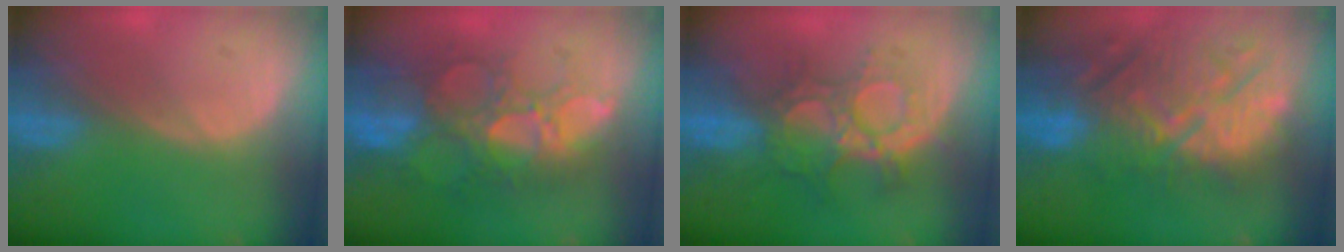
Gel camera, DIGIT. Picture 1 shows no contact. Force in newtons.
{"total": 10.8, "press": 9.4, "slide": 5.3}
{"total": 8.8, "press": 8.5, "slide": 2.3}
{"total": 13.1, "press": 12.3, "slide": 4.5}